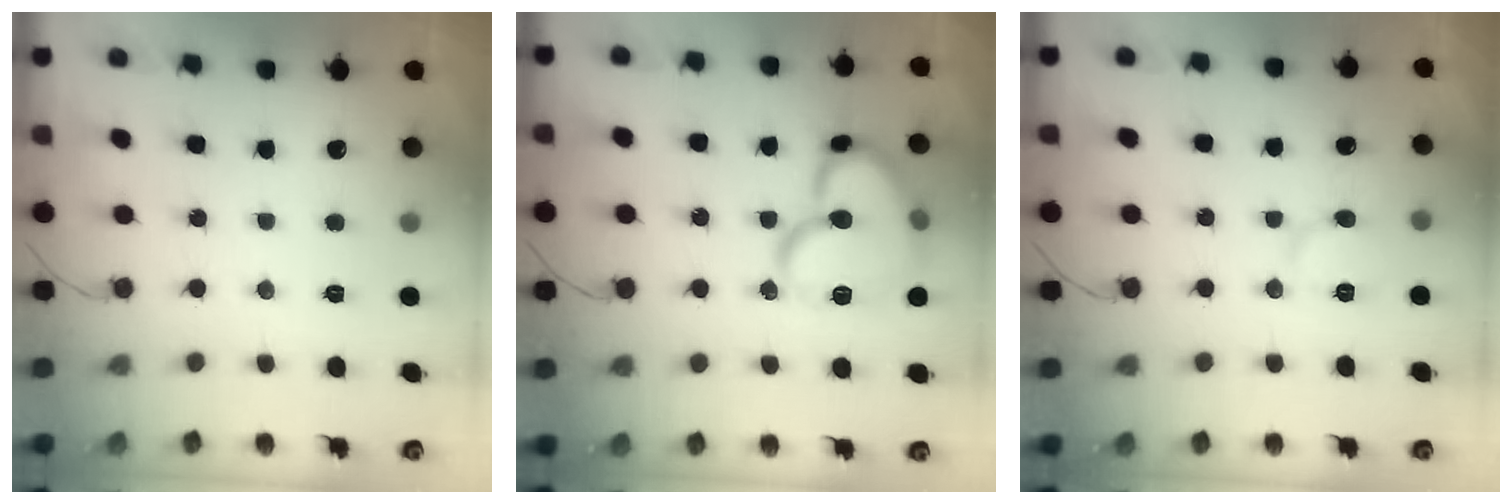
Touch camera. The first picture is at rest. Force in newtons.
{"total": 18.3, "press": 18.2, "slide": 2.3}
{"total": 7.3, "press": 7.3, "slide": 1.0}